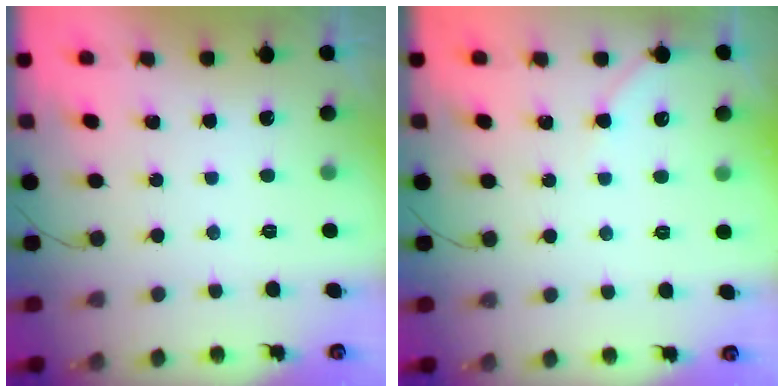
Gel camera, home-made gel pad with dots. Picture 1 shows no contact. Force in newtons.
{"total": 3.4, "press": 3.3, "slide": 0.5}